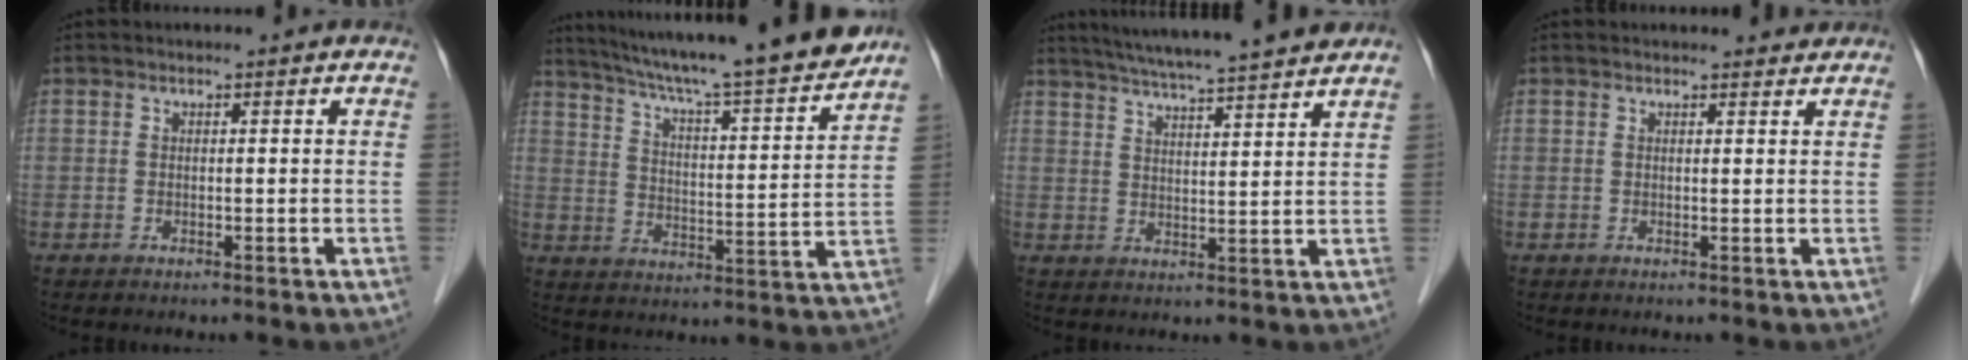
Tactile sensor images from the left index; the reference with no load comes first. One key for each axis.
{"total": 20.2, "fx": 17.9, "fy": -0.3, "fz": 9.2, "tx": -0.148, "ty": -0.018, "tz": 0.262}
{"total": 14.7, "fx": 13.0, "fy": -0.1, "fz": 6.9, "tx": -0.116, "ty": 0.019, "tz": 0.183}
{"total": 2.1, "fx": 2.1, "fy": 0.4, "fz": 0.2, "tx": -0.007, "ty": 0.000, "tz": 0.021}